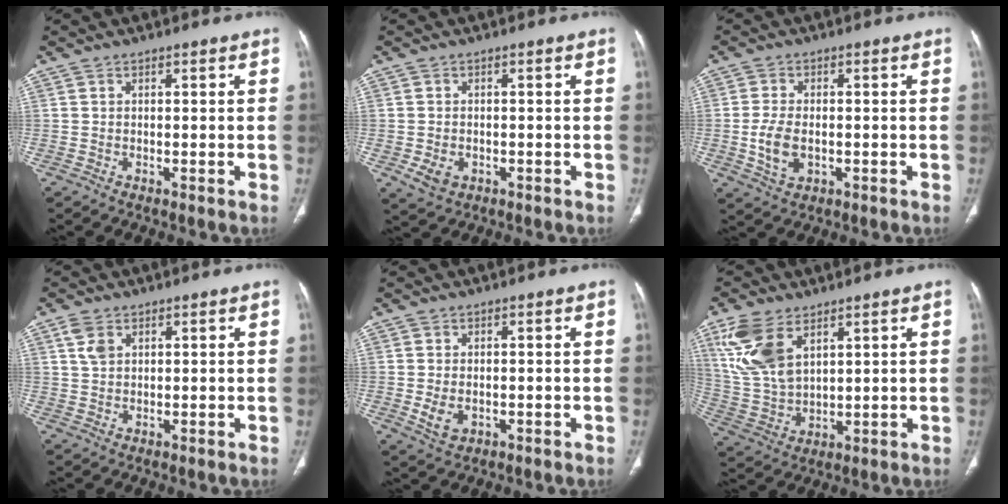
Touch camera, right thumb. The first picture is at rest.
{"total": 3.7, "force": [-1.1, 2.9, 2.1], "torque": [-0.035, 0.002, -0.008]}
{"total": 6.2, "force": [-0.9, 3.8, 4.8], "torque": [-0.099, -0.001, -0.013]}
{"total": 3.3, "force": [1.6, 2.1, 2.0], "torque": [-0.040, 0.002, 0.038]}
{"total": 4.1, "force": [-0.7, 2.8, 2.9], "torque": [-0.053, -0.004, -0.003]}
{"total": 12.8, "force": [6.3, 7.0, 8.7], "torque": [-0.185, -0.016, 0.141]}